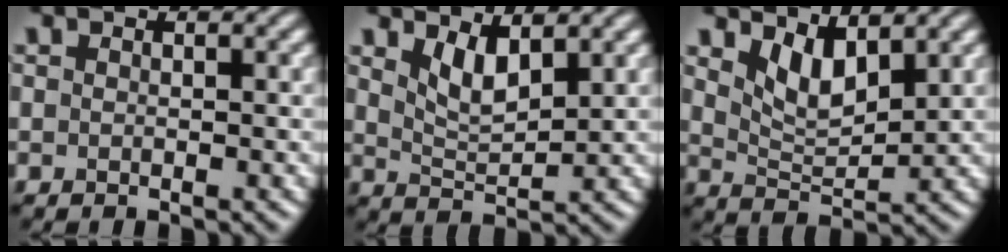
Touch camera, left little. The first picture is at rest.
{"total": 3.1, "force": [1.8, 1.0, 2.2], "torque": [-0.047, -0.011, 0.039]}
{"total": 3.7, "force": [2.2, 1.6, 2.6], "torque": [-0.058, -0.010, 0.043]}